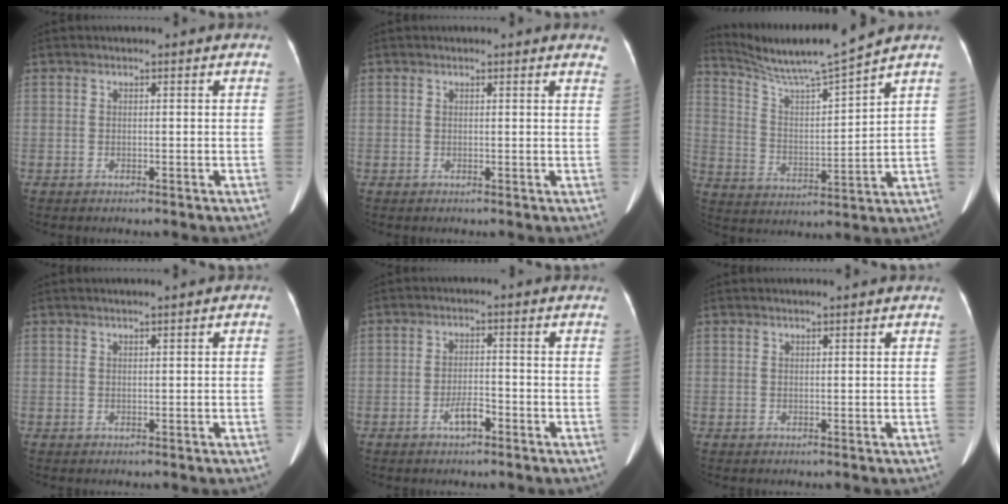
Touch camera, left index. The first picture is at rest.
{"total": 2.9, "force": [2.8, 0.6, 0.7], "torque": [-0.001, -0.008, 0.010]}
{"total": 11.2, "force": [10.4, -2.1, 3.6], "torque": [-0.077, -0.016, 0.193]}
{"total": 0.7, "force": [0.3, 0.1, 0.6], "torque": [-0.011, 0.006, 0.004]}
{"total": 3.1, "force": [-2.0, 0.9, 2.3], "torque": [-0.044, 0.002, -0.036]}
{"total": 1.0, "force": [0.8, -0.1, 0.6], "torque": [-0.011, 0.012, 0.017]}